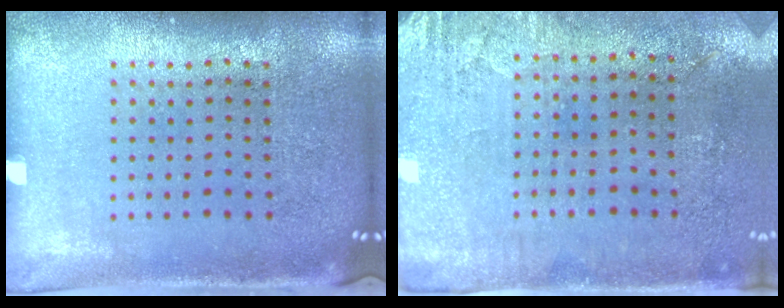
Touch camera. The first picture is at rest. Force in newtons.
{"total": 2.8, "press": 2.4, "slide": 1.6}